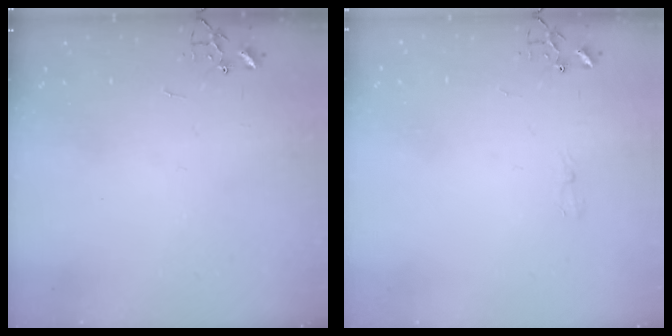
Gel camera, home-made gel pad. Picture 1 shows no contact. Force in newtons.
{"total": 5.5, "press": 5.4, "slide": 0.6}